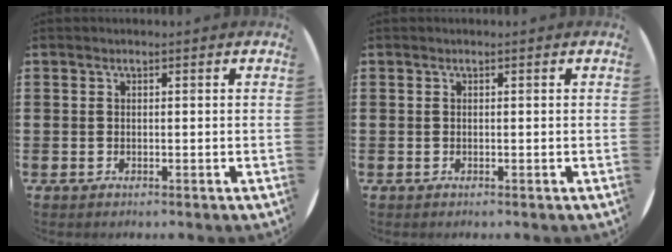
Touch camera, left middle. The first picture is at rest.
{"total": 0.0}